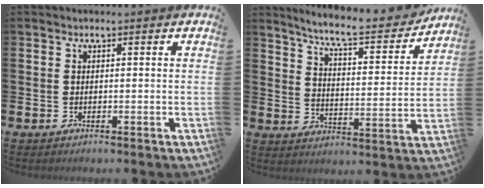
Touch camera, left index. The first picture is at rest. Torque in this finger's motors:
{"motor_torque": [0.76, -1.04, 0.45, 0.13]}